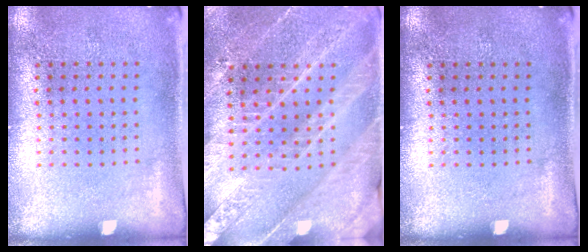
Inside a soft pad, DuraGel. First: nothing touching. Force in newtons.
{"total": 3.5, "press": 3.3, "slide": 1.1}
{"total": 0.0}